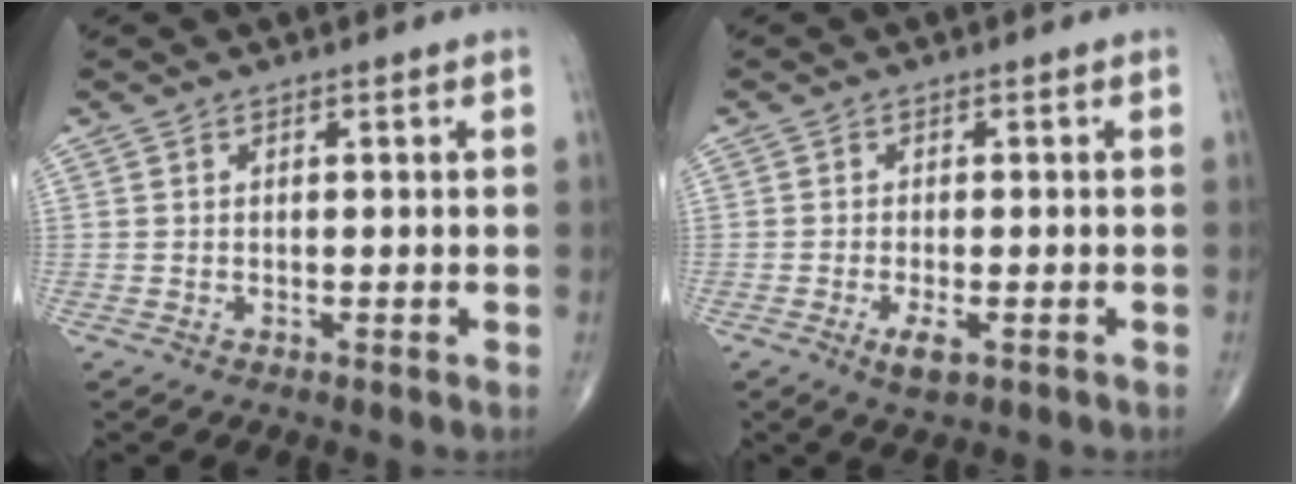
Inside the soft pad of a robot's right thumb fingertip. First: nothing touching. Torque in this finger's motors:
{"motor_torque": [0.10, -0.11, 0.07, 0.31, 0.11]}